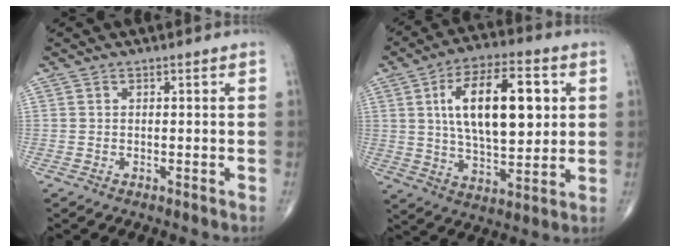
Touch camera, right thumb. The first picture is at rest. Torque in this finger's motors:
{"motor_torque": [-0.23, 0.93, 1.14, 0.51, 0.28]}